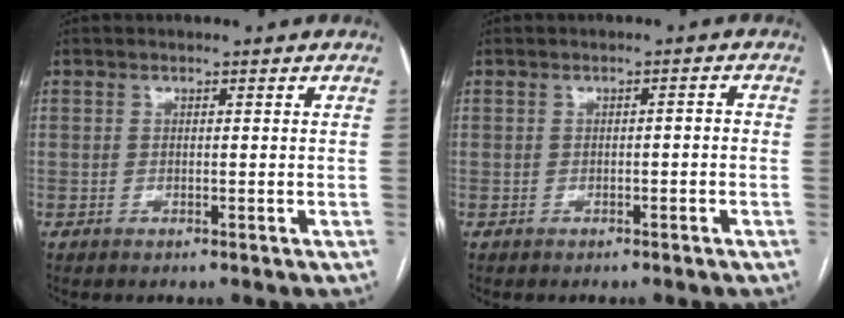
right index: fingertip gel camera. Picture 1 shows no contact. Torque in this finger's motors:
{"motor_torque": [0.17, -0.06, 0.03, 0.01]}